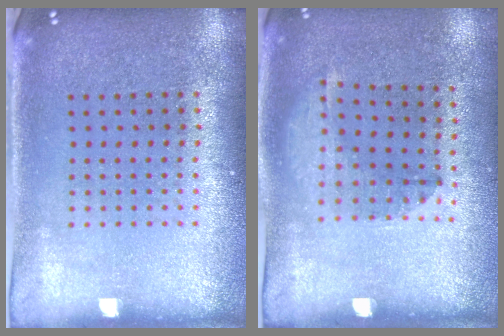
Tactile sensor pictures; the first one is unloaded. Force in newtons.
{"total": 1.3, "press": 0.9, "slide": 1.0}